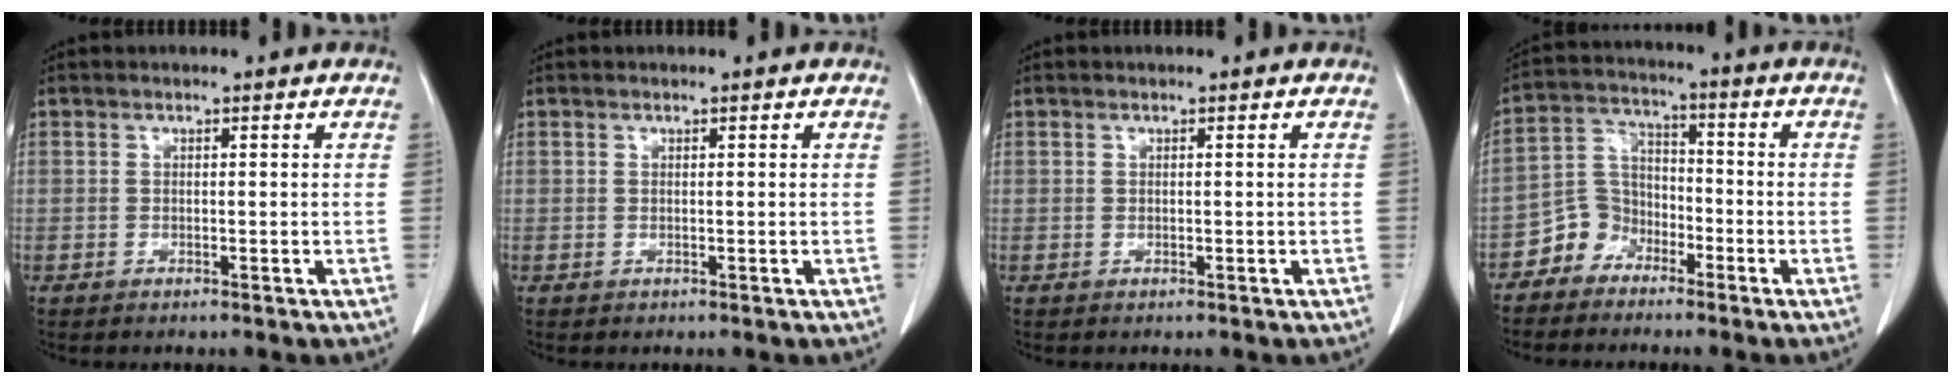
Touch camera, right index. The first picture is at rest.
{"total": 0.0}
{"total": 0.0}
{"total": 6.3, "force": [-4.2, 4.6, 0.8], "torque": [-0.015, 0.018, -0.083]}